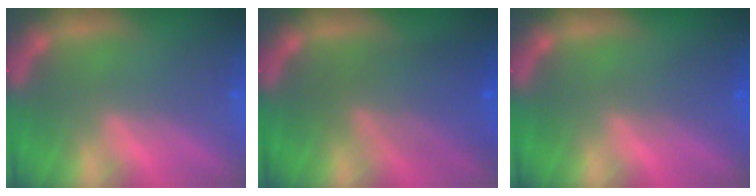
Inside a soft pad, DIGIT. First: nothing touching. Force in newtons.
{"total": 6.6}
{"total": 2.0}